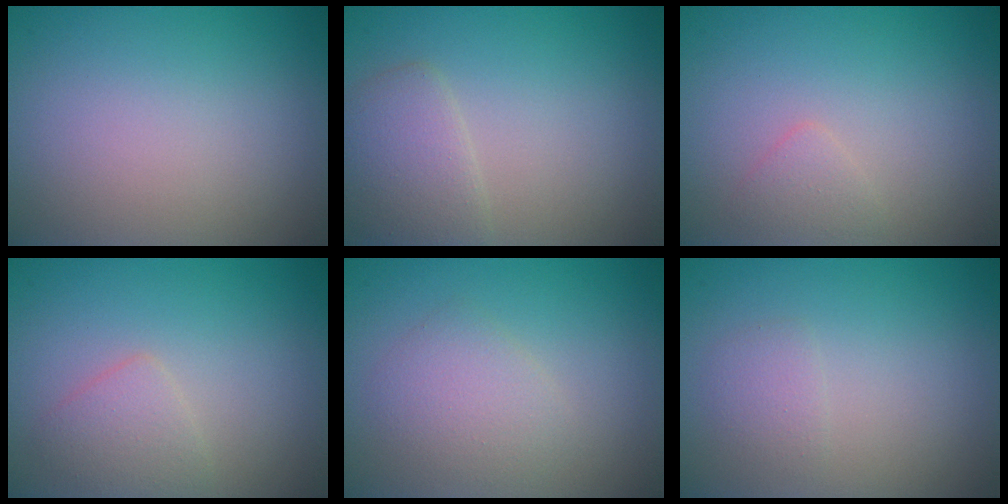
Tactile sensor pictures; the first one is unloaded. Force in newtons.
{"total": 2.7, "press": 2.7, "slide": 0.1}
{"total": 1.1, "press": 1.1, "slide": 0.0}
{"total": 1.8, "press": 1.8, "slide": 0.1}
{"total": 2.3, "press": 2.3, "slide": 0.0}
{"total": 1.2, "press": 1.2, "slide": 0.1}